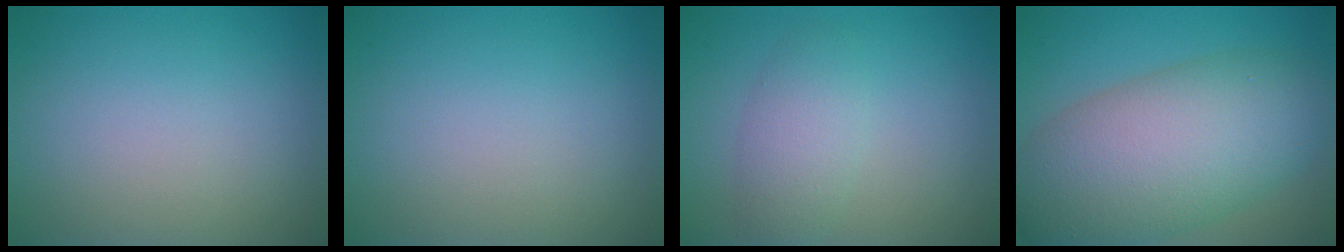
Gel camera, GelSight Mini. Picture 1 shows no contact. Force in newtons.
{"total": 0.0}
{"total": 3.0, "press": 3.0, "slide": 0.1}
{"total": 11.0, "press": 11.0, "slide": 0.4}